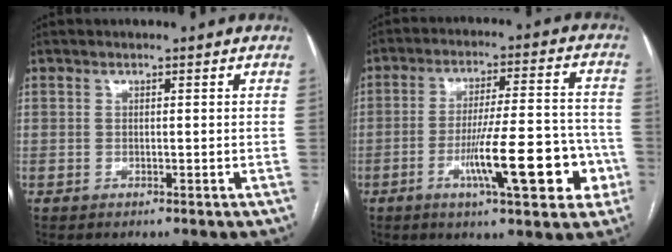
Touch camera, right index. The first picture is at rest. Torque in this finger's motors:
{"motor_torque": [0.58, -0.26, 0.39, 0.13]}